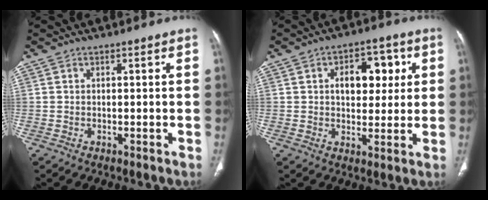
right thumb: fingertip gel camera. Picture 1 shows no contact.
{"total": 9.8, "force": [2.4, 6.3, 7.2], "torque": [-0.059, 0.006, 0.035]}